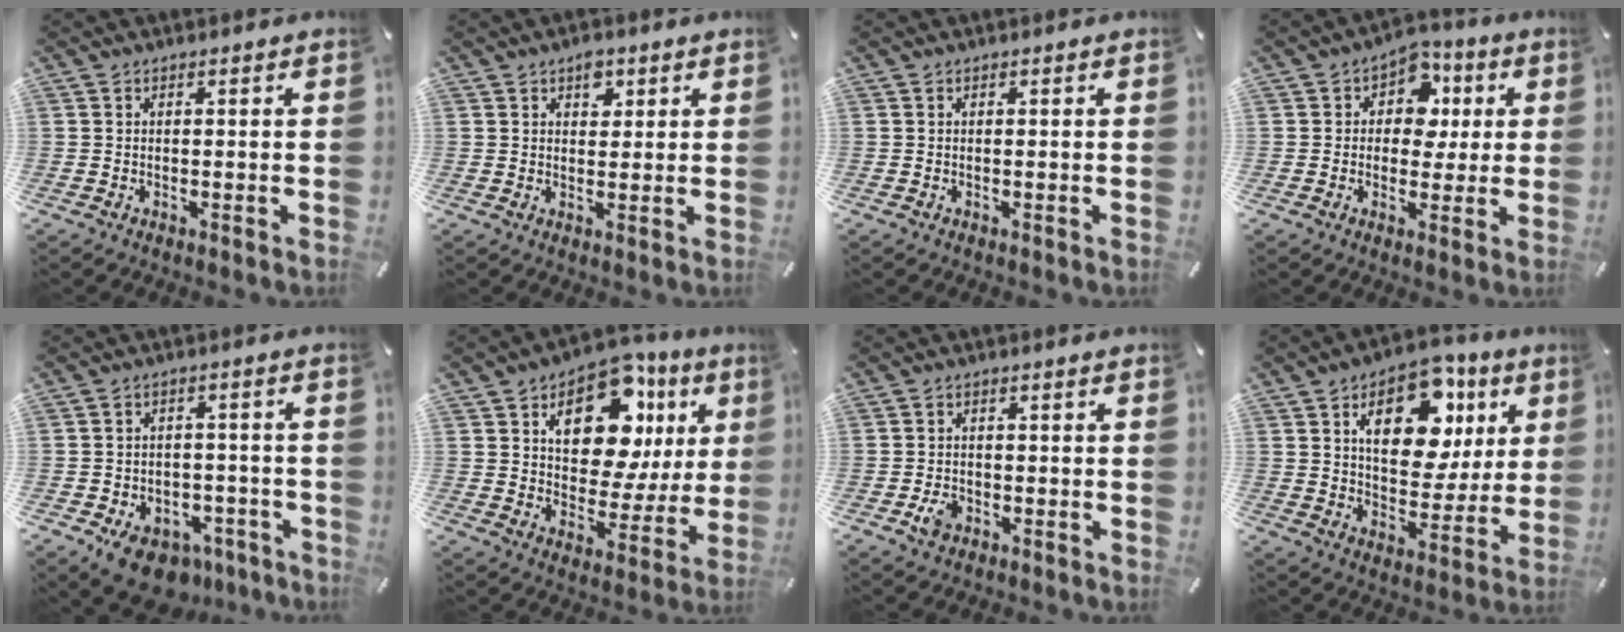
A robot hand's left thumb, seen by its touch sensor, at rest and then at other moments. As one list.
[{"total": 3.4, "force": [1.8, 2.4, 1.6], "torque": [-0.003, -0.008, 0.025]}, {"total": 0.0}, {"total": 8.8, "force": [1.8, 7.5, 4.4], "torque": [-0.059, -0.008, 0.028]}, {"total": 8.5, "force": [-5.4, 5.5, 3.6], "torque": [-0.056, 0.042, -0.088]}, {"total": 16.9, "force": [8.2, 9.9, 10.9], "torque": [-0.155, -0.045, 0.140]}, {"total": 3.5, "force": [-1.5, 2.5, 1.9], "torque": [-0.038, 0.005, -0.027]}, {"total": 18.0, "force": [7.9, 10.7, 12.1], "torque": [-0.180, -0.022, 0.134]}]